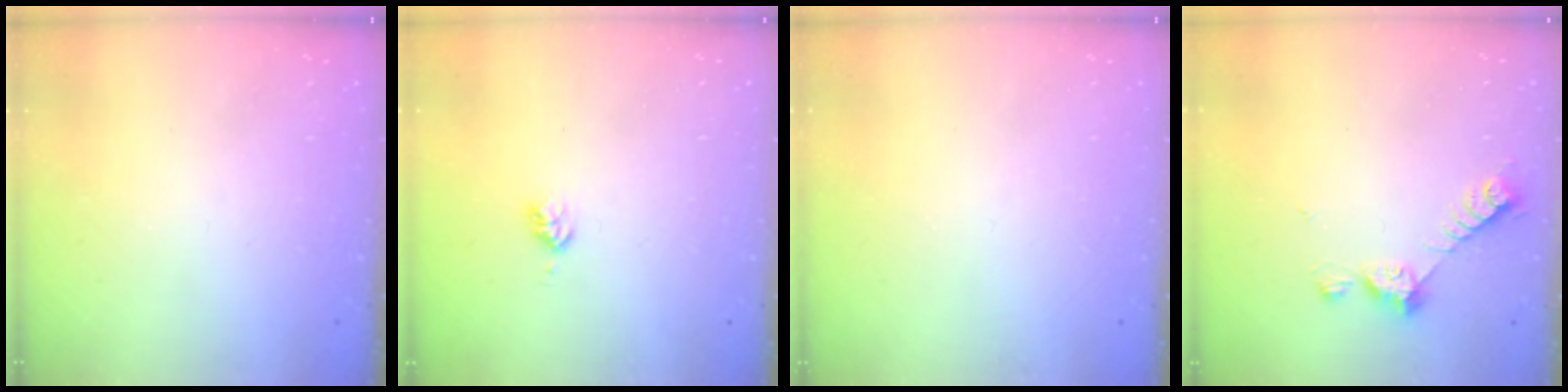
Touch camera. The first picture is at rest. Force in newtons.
{"total": 3.7, "press": 3.7, "slide": 0.5}
{"total": 0.0}
{"total": 6.5, "press": 6.5, "slide": 0.7}